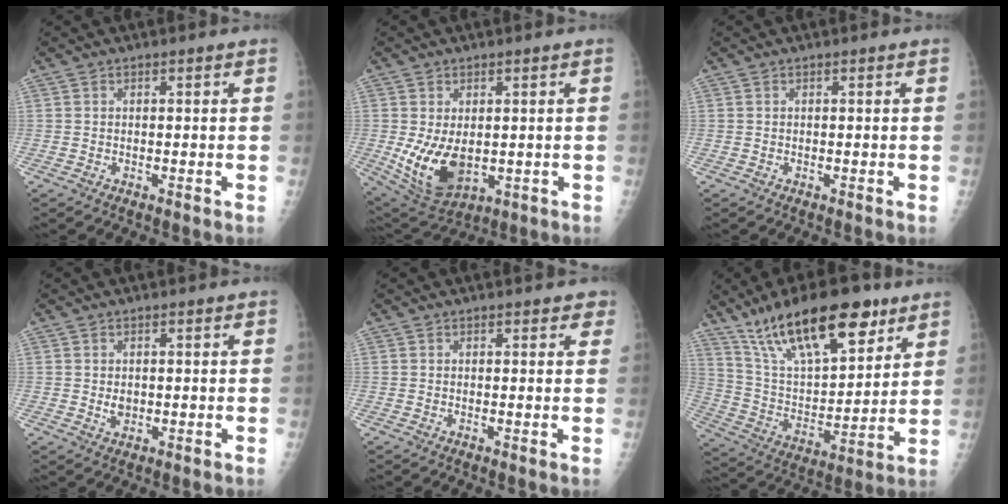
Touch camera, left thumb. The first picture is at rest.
{"total": 10.8, "force": [-0.8, 6.6, 8.5], "torque": [-0.140, -0.019, 0.012]}
{"total": 0.0}
{"total": 2.1, "force": [0.4, 1.5, 1.5], "torque": [-0.017, -0.005, 0.012]}
{"total": 2.7, "force": [2.0, 1.1, 1.5], "torque": [0.003, -0.003, 0.020]}
{"total": 23.6, "force": [15.2, 8.8, 15.8], "torque": [-0.235, -0.046, 0.271]}